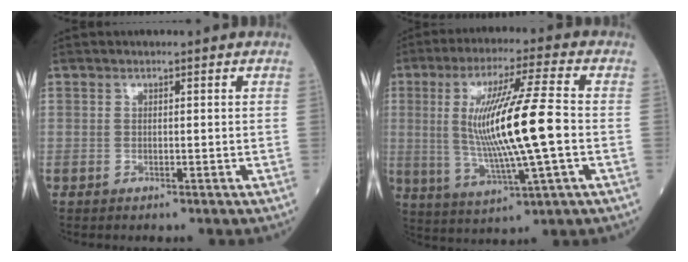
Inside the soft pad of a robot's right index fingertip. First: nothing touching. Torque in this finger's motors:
{"motor_torque": [1.34, -0.80, 0.61, 0.21]}